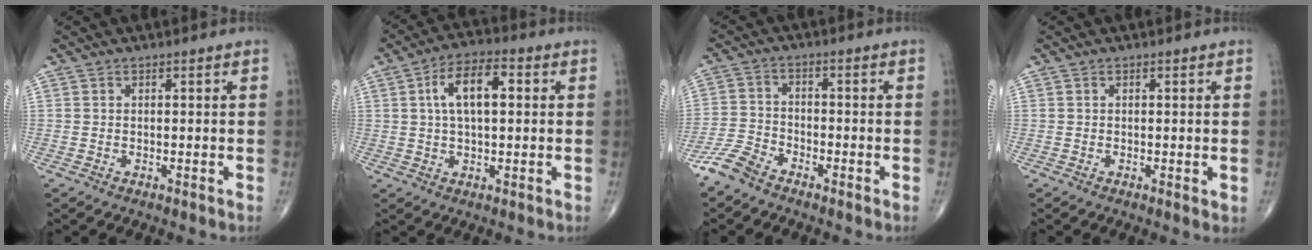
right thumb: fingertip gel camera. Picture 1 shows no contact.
{"total": 9.6, "force": [2.0, 4.5, 8.3], "torque": [-0.140, 0.017, 0.029]}
{"total": 5.6, "force": [-4.7, 2.3, 2.1], "torque": [-0.049, 0.009, -0.102]}
{"total": 1.1, "force": [0.0, 0.3, 1.1], "torque": [-0.017, -0.005, -0.001]}